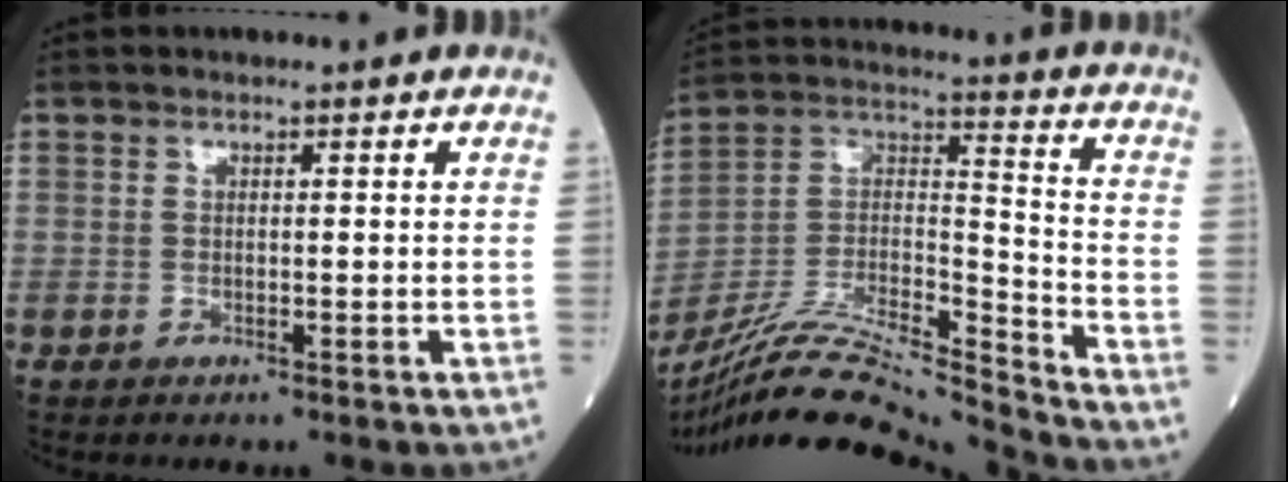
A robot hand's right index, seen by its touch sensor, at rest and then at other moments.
{"total": 20.7, "force": [-19.5, -0.6, 7.2], "torque": [-0.157, 0.009, -0.341]}